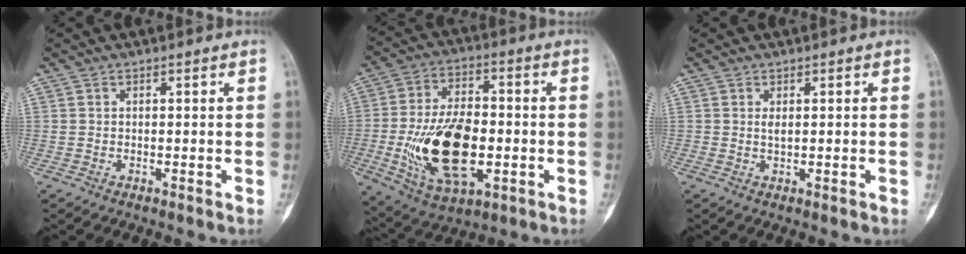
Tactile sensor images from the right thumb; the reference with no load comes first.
{"total": 19.7, "force": [-3.5, 10.5, 16.3], "torque": [-0.280, 0.008, -0.046]}
{"total": 1.2, "force": [0.4, 0.2, 1.1], "torque": [-0.018, -0.004, 0.007]}